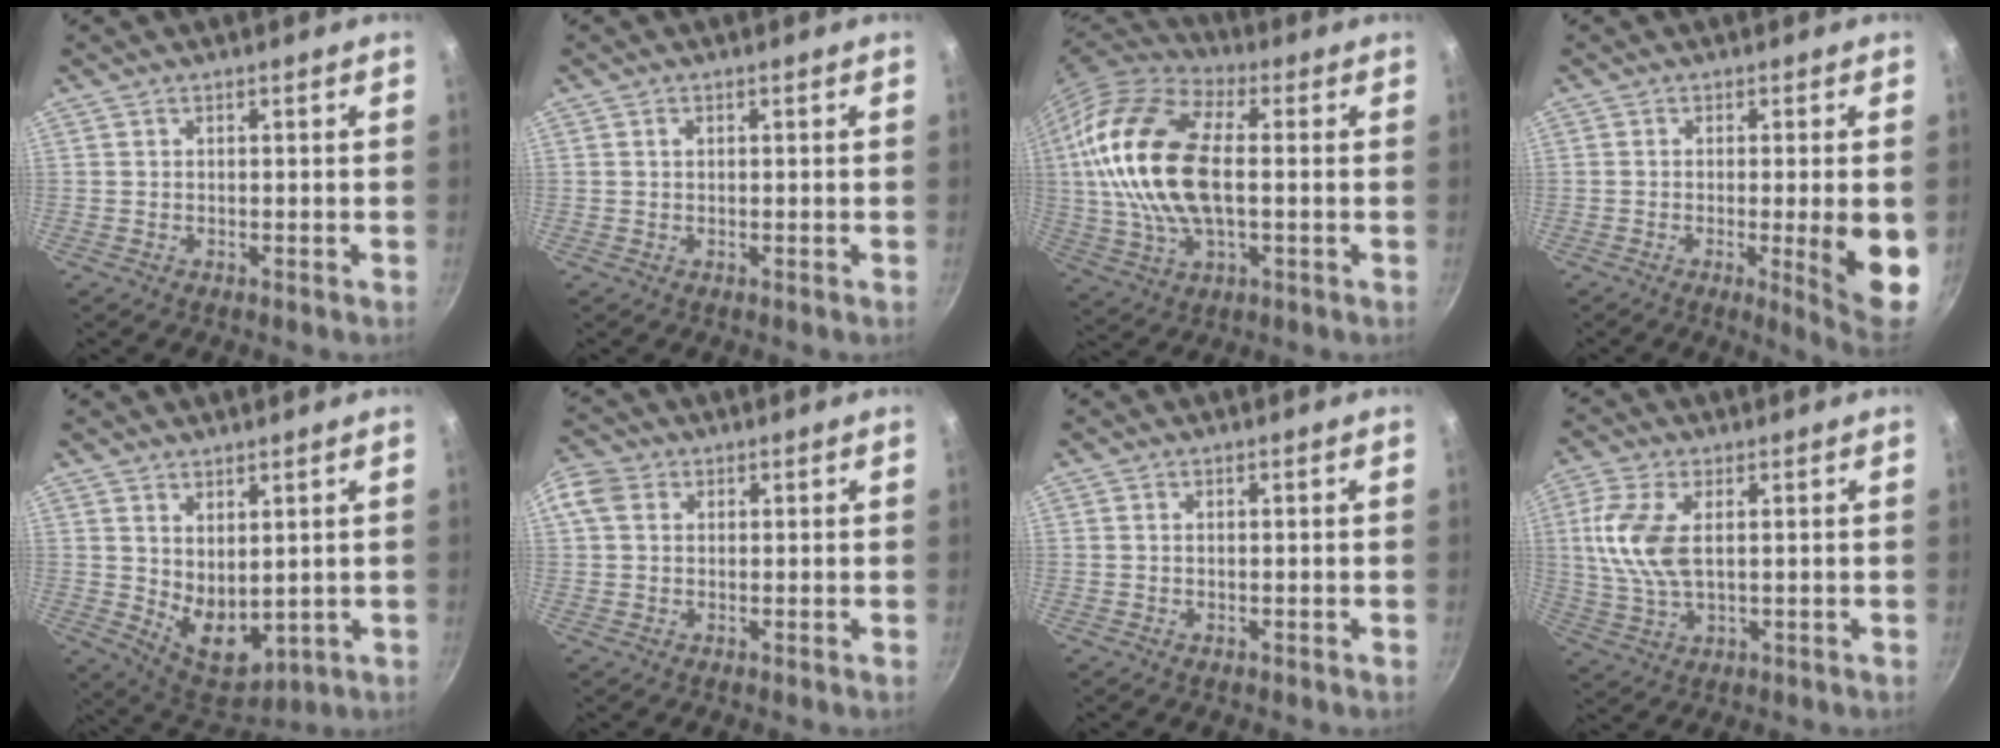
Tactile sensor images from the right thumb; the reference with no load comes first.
{"total": 0.7, "force": [0.2, 0.5, 0.4], "torque": [-0.006, 0.003, 0.003]}
{"total": 20.9, "force": [1.4, 11.4, 17.5], "torque": [-0.342, 0.018, 0.016]}
{"total": 10.0, "force": [-1.5, 1.1, 9.8], "torque": [-0.122, -0.010, -0.014]}
{"total": 8.7, "force": [2.2, 5.2, 6.6], "torque": [-0.083, -0.037, 0.061]}
{"total": 5.9, "force": [2.3, 4.4, 3.2], "torque": [-0.057, 0.003, 0.038]}
{"total": 0.0}
{"total": 9.9, "force": [1.7, 5.0, 8.4], "torque": [-0.179, 0.002, 0.034]}